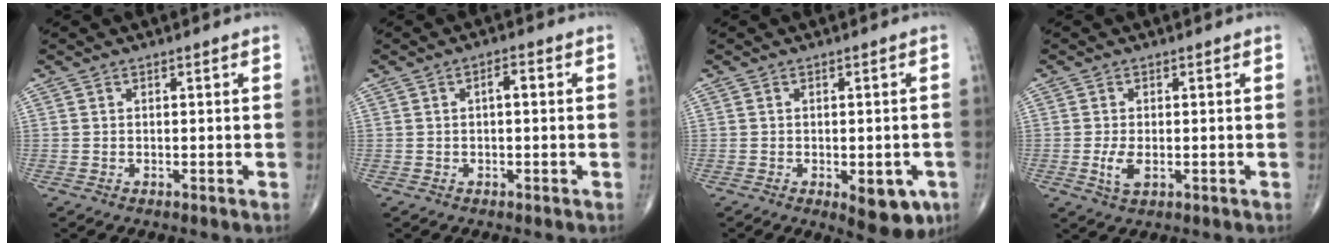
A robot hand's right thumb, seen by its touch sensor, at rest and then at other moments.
{"total": 2.2, "force": [0.2, 0.9, 2.0], "torque": [-0.027, 0.008, -0.001]}
{"total": 7.9, "force": [-2.9, 3.6, 6.4], "torque": [-0.058, -0.002, -0.027]}
{"total": 3.5, "force": [-0.6, 1.7, 3.0], "torque": [-0.063, -0.006, -0.011]}